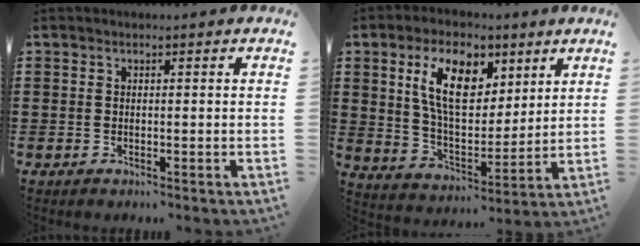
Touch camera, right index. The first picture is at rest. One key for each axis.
{"total": 11.0, "fx": 5.0, "fy": 6.0, "fz": 7.7, "tx": -0.158, "ty": 0.008, "tz": 0.091}